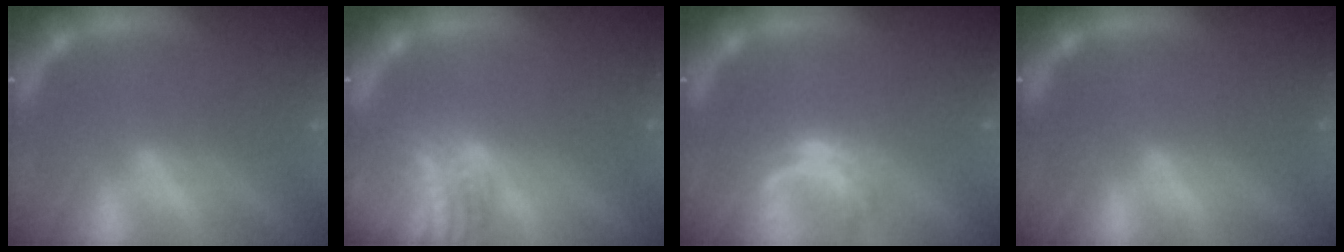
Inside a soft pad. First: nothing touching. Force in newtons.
{"total": 7.5}
{"total": 2.5}
{"total": 0.0}